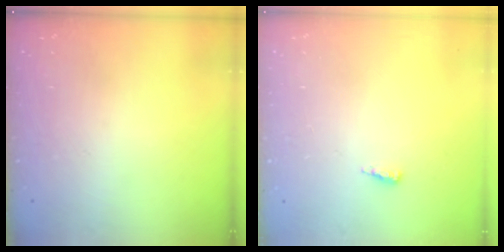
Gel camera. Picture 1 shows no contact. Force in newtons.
{"total": 3.9, "press": 3.6, "slide": 1.5}